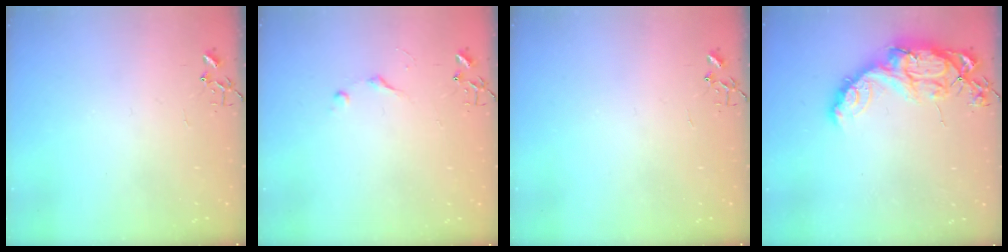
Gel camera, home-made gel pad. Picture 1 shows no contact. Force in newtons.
{"total": 4.7, "press": 4.6, "slide": 0.5}
{"total": 0.0}
{"total": 15.5, "press": 15.4, "slide": 1.0}